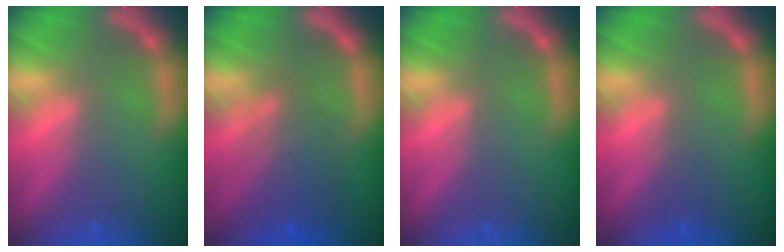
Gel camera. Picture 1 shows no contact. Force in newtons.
{"total": 5.1}
{"total": 0.0}
{"total": 1.4}